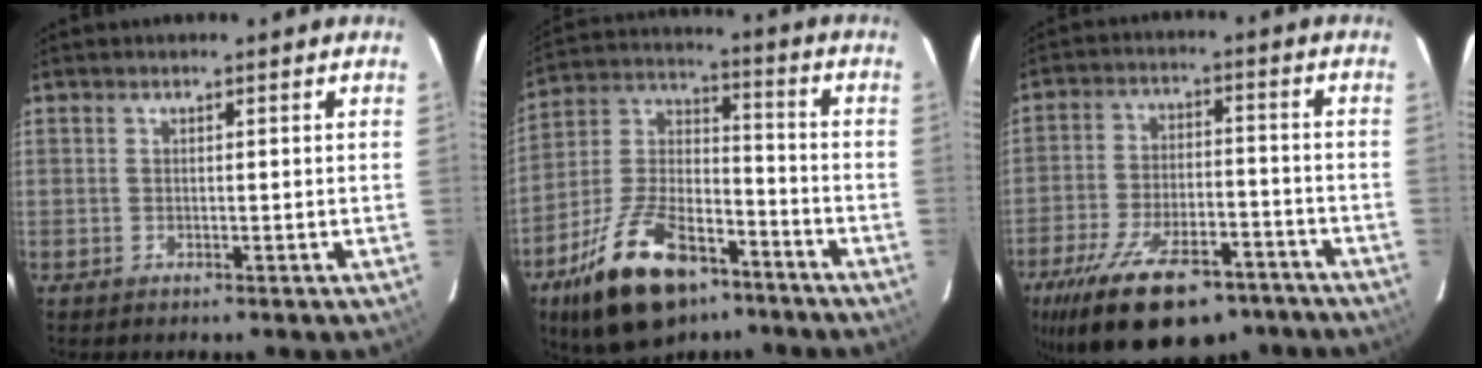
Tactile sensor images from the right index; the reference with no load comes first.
{"total": 20.5, "force": [-12.4, 10.0, 12.9], "torque": [-0.255, 0.008, -0.208]}
{"total": 22.6, "force": [-16.0, 9.6, 12.8], "torque": [-0.249, -0.024, -0.240]}